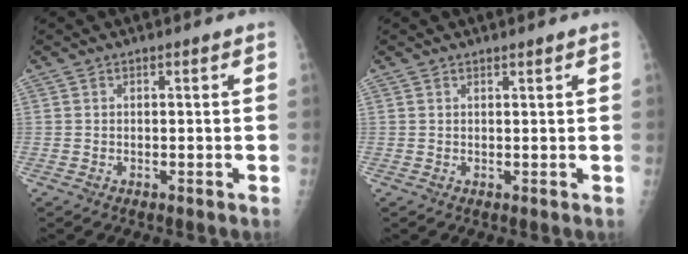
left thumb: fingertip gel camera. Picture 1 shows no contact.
{"total": 0.8, "force": [0.7, 0.1, 0.3], "torque": [-0.004, -0.006, 0.013]}